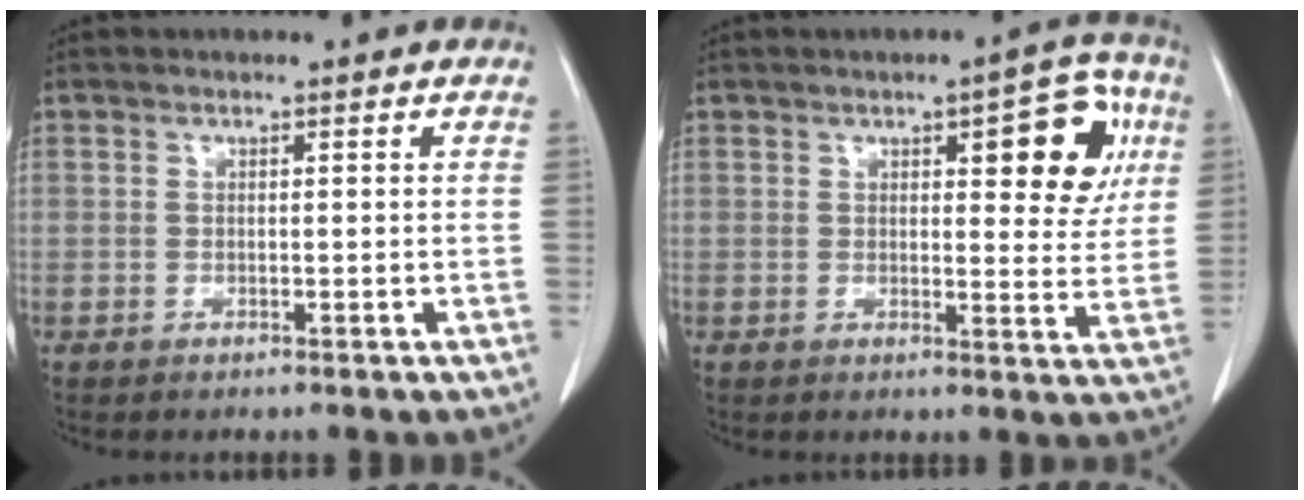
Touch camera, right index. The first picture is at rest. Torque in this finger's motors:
{"motor_torque": [0.56, 0.48, 0.19, 0.05]}